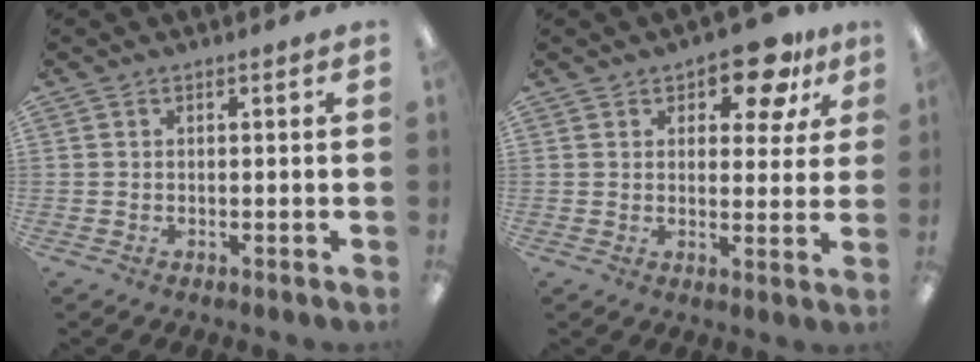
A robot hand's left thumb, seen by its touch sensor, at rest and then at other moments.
{"total": 10.2, "force": [6.7, 4.8, 5.9], "torque": [-0.062, -0.036, 0.112]}